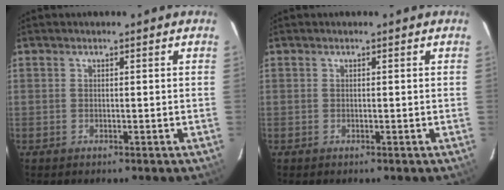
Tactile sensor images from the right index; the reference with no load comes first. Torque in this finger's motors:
{"motor_torque": [0.00, 0.00, 0.02, 0.00]}